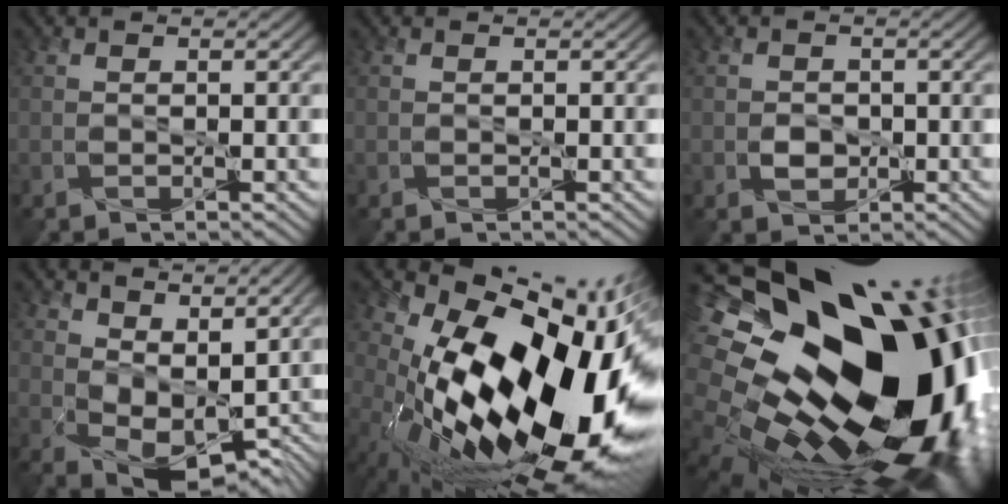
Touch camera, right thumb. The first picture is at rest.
{"total": 0.0}
{"total": 2.0, "force": [-0.4, 1.6, 1.0], "torque": [-0.017, -0.001, -0.009]}
{"total": 9.8, "force": [4.6, 5.6, 6.6], "torque": [-0.120, -0.007, 0.090]}
{"total": 21.6, "force": [-0.4, 11.5, 18.3], "torque": [-0.316, -0.018, -0.003]}
{"total": 22.7, "force": [2.9, 16.0, 15.9], "torque": [-0.291, -0.044, 0.048]}